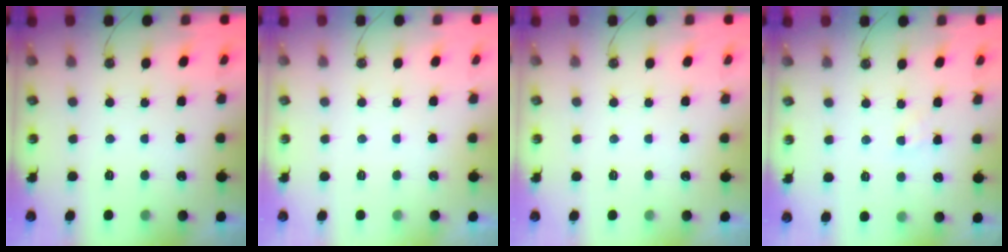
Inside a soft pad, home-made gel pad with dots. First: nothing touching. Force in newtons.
{"total": 0.0}
{"total": 0.0}
{"total": 4.0, "press": 4.0, "slide": 0.6}